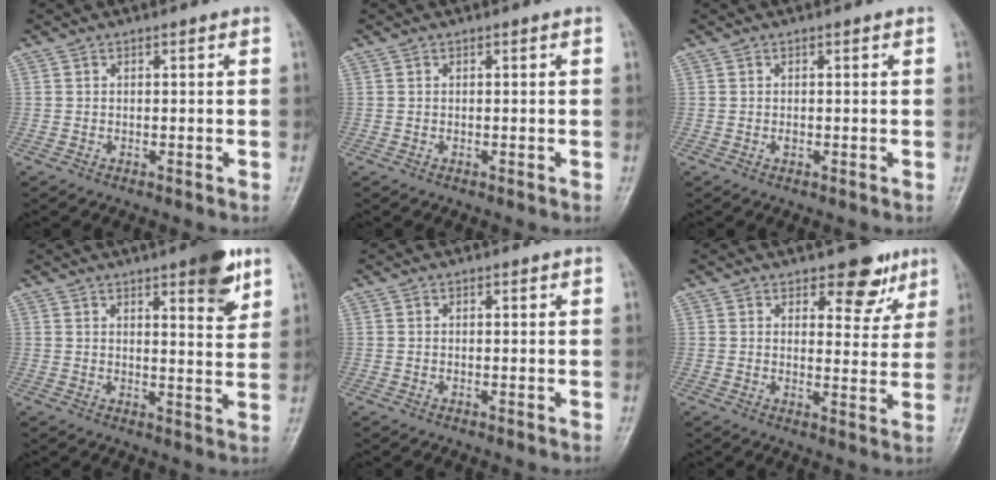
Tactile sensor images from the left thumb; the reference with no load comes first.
{"total": 0.0}
{"total": 0.7, "force": [0.1, 0.5, 0.5], "torque": [-0.006, 0.000, 0.000]}
{"total": 9.3, "force": [5.4, 2.5, 7.2], "torque": [-0.080, -0.028, 0.068]}
{"total": 0.6, "force": [0.5, 0.3, 0.3], "torque": [-0.007, -0.003, 0.005]}
{"total": 7.8, "force": [5.1, 3.9, 4.3], "torque": [-0.018, -0.029, 0.068]}